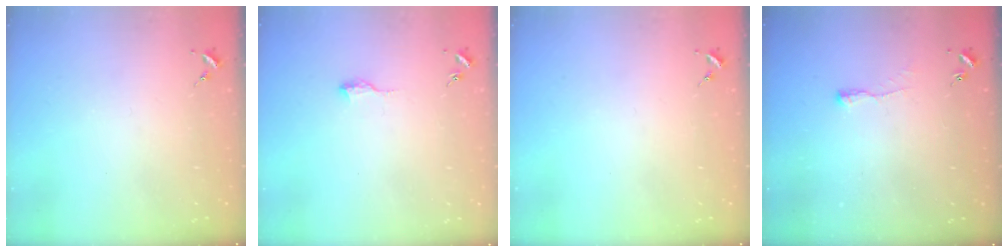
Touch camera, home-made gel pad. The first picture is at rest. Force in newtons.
{"total": 7.3, "press": 7.3, "slide": 0.6}
{"total": 0.0}
{"total": 3.4, "press": 3.4, "slide": 0.6}